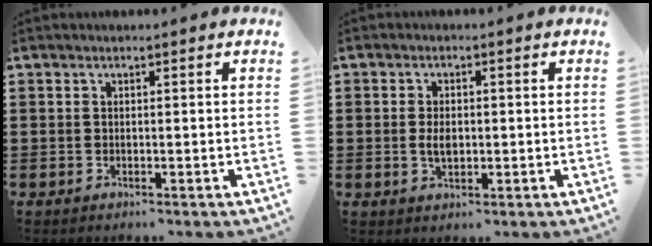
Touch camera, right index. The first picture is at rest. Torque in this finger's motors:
{"motor_torque": [0.17, 1.96, 0.13, 0.02]}